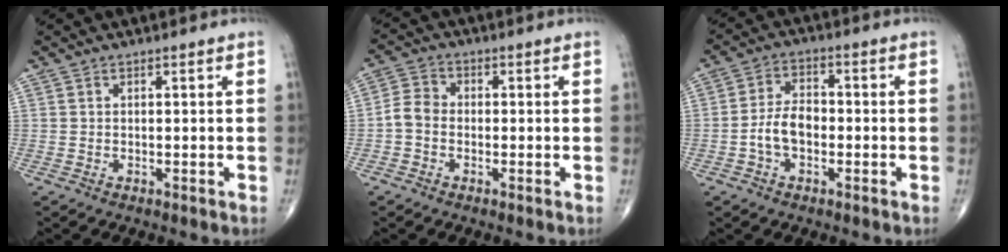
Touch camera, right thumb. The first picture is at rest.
{"total": 4.3, "force": [-1.0, 3.4, 2.4], "torque": [-0.039, 0.014, -0.031]}
{"total": 6.5, "force": [-1.6, 4.0, 4.8], "torque": [-0.083, 0.024, -0.037]}